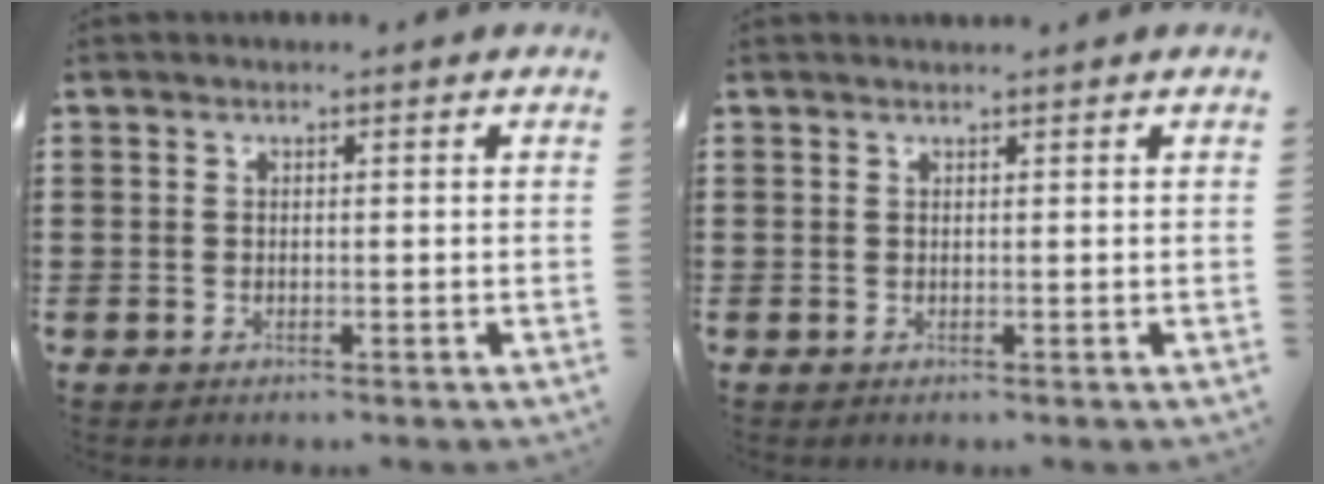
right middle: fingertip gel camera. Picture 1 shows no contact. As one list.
[{"total": 0.6, "force": [0.6, -0.1, 0.0], "torque": [-0.002, -0.002, 0.012]}]